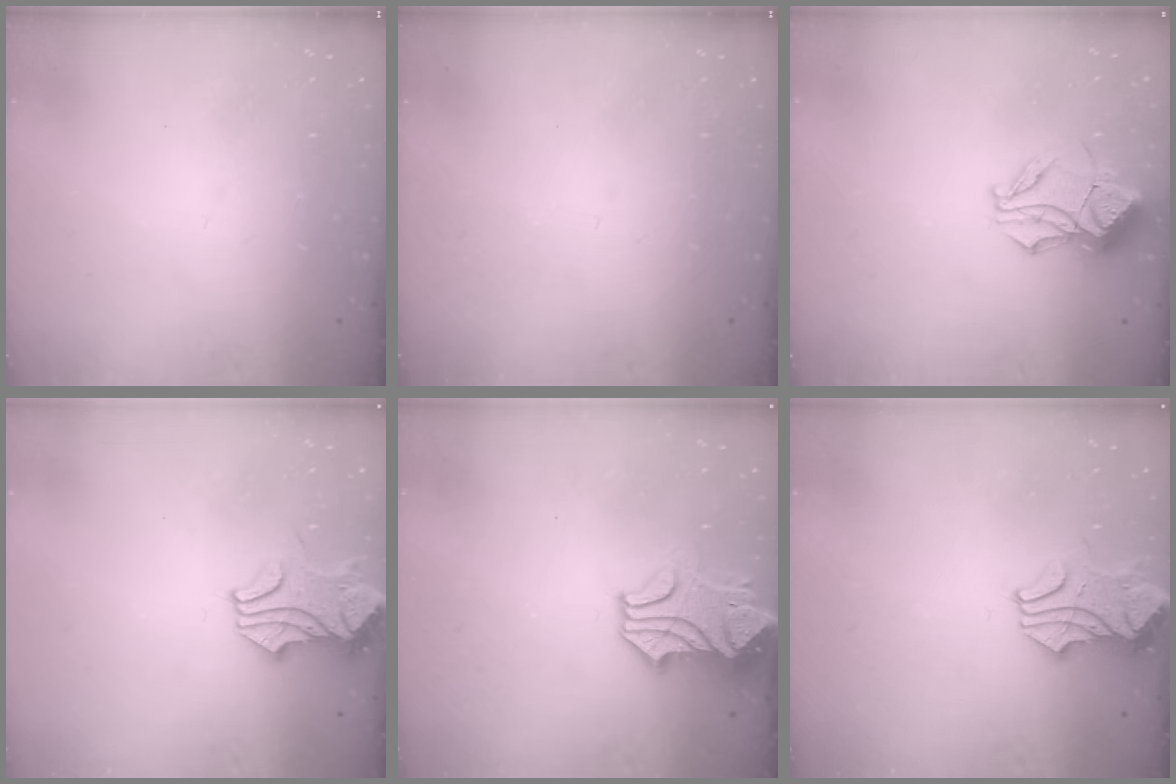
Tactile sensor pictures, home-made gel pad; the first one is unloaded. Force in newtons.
{"total": 0.0}
{"total": 13.1, "press": 13.1, "slide": 0.2}
{"total": 1.7, "press": 1.5, "slide": 0.8}
{"total": 2.9, "press": 2.8, "slide": 0.9}
{"total": 1.6, "press": 1.4, "slide": 0.8}